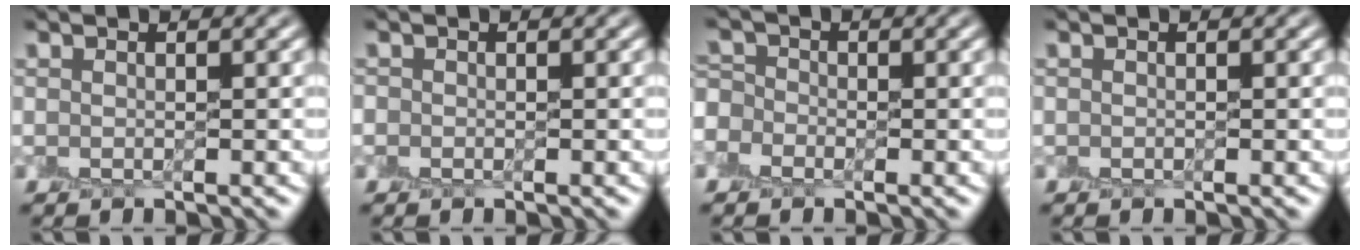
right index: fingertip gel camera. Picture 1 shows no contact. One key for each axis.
{"total": 0.5, "fx": -0.2, "fy": 0.5, "fz": 0.0, "tx": 0.004, "ty": -0.005, "tz": -0.002}
{"total": 2.9, "fx": -1.2, "fy": 2.4, "fz": 1.0, "tx": -0.012, "ty": 0.018, "tz": -0.041}
{"total": 0.0}